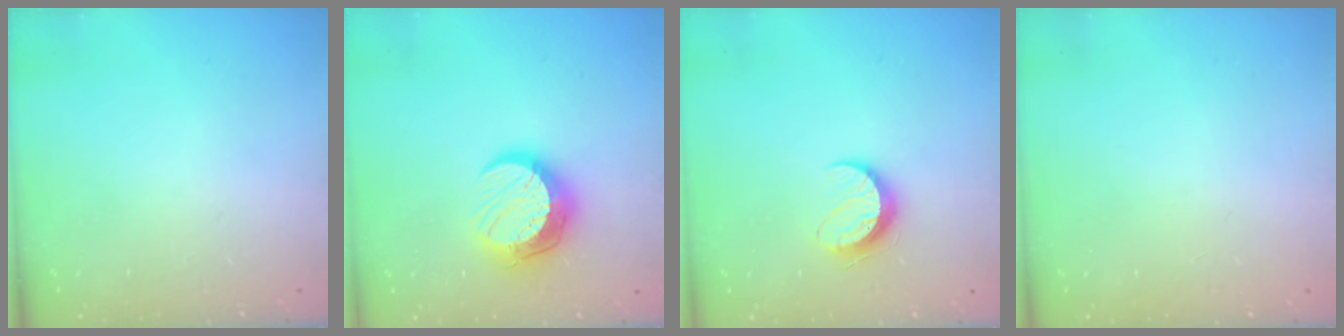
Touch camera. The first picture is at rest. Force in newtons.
{"total": 12.3, "press": 12.2, "slide": 1.0}
{"total": 8.9, "press": 8.9, "slide": 0.3}
{"total": 0.6, "press": 0.5, "slide": 0.1}